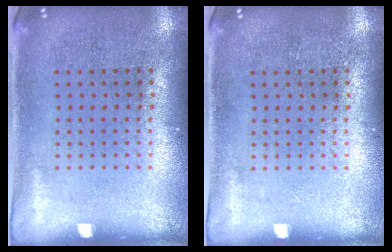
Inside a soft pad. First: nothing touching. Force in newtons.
{"total": 0.0}